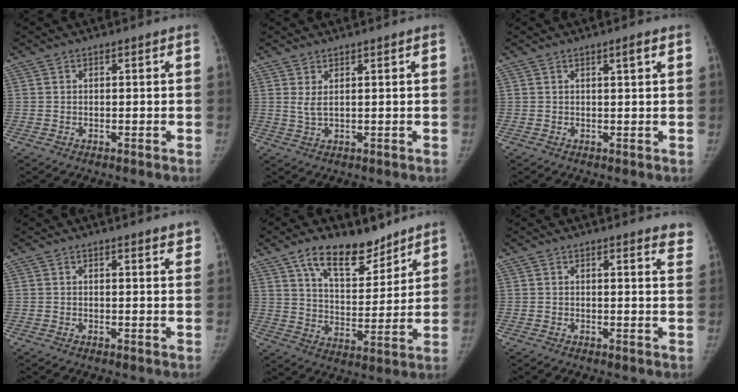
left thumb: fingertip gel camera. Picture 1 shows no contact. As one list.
[{"total": 2.2, "force": [0.9, 0.6, 1.9], "torque": [-0.040, -0.004, 0.023]}, {"total": 1.7, "force": [0.9, 0.0, 1.4], "torque": [-0.018, -0.003, 0.013]}, {"total": 2.4, "force": [2.0, 0.4, 1.2], "torque": [-0.002, -0.005, 0.020]}, {"total": 13.6, "force": [9.7, 6.4, 7.2], "torque": [-0.079, -0.062, 0.168]}, {"total": 5.0, "force": [4.5, 0.9, 1.8], "torque": [0.004, -0.021, 0.029]}]